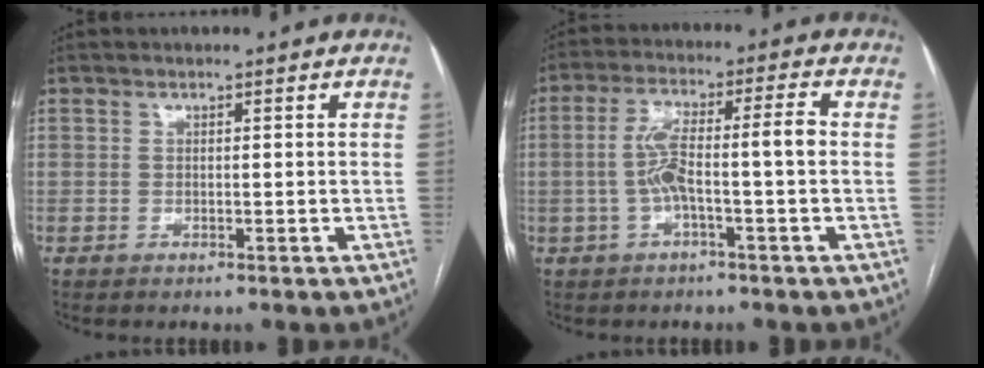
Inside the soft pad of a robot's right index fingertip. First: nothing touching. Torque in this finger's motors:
{"motor_torque": [0.34, -0.01, 0.23, 0.13]}